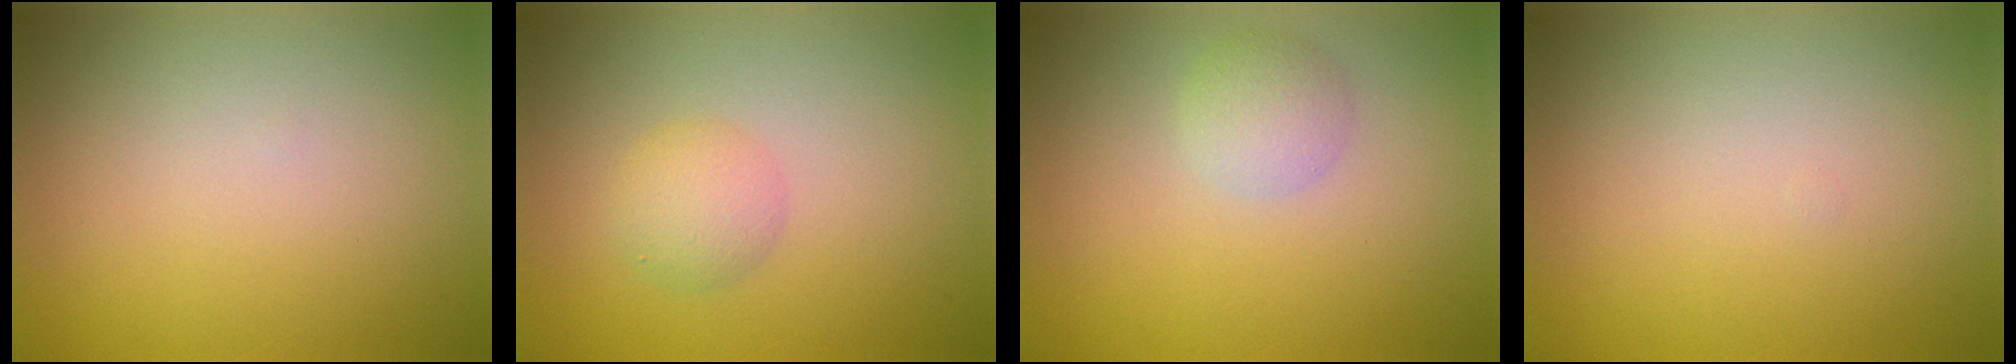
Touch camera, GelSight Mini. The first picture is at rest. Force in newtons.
{"total": 2.2, "press": 2.2, "slide": 0.1}
{"total": 2.1, "press": 2.1, "slide": 0.1}
{"total": 0.0}